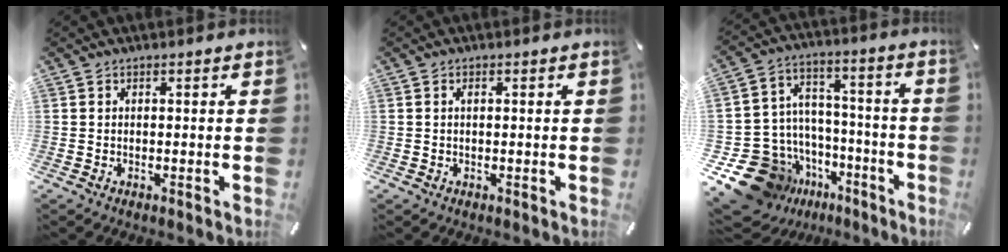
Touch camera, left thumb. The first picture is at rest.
{"total": 0.8, "force": [0.2, 0.4, 0.6], "torque": [-0.012, 0.003, 0.002]}
{"total": 15.1, "force": [-8.7, 11.4, 4.6], "torque": [-0.072, 0.042, -0.131]}